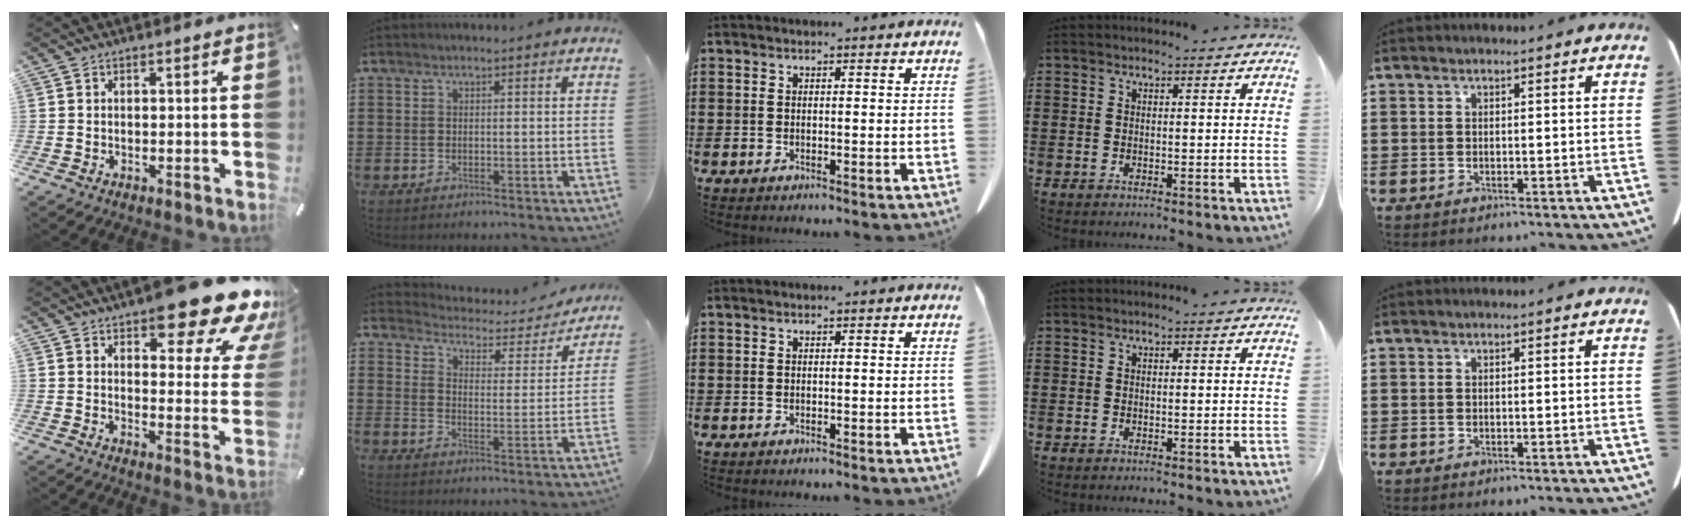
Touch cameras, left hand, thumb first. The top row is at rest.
{"thumb": {"total": 19.9, "force": [13.4, 7.7, 12.4], "torque": [-0.157, -0.096, 0.222]}, "index": {"total": 3.0, "force": [2.9, 0.7, 0.3], "torque": [-0.030, -0.026, 0.041]}}